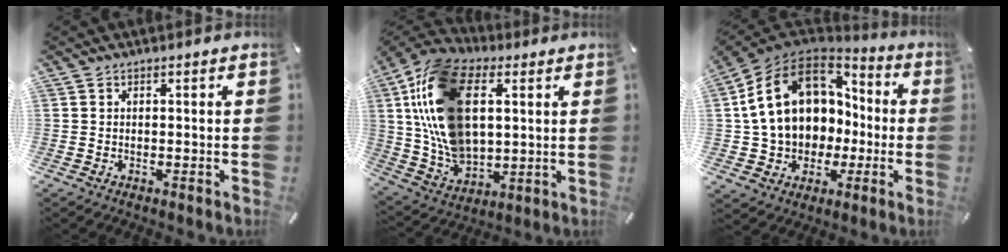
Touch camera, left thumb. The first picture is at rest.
{"total": 21.8, "force": [5.6, 14.6, 15.2], "torque": [-0.348, -0.009, 0.099]}
{"total": 17.7, "force": [2.3, 14.6, 9.7], "torque": [-0.198, 0.004, 0.050]}